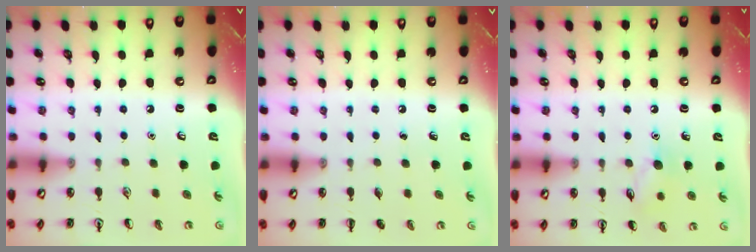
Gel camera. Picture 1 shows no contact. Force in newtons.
{"total": 0.0}
{"total": 7.3, "press": 7.2, "slide": 1.3}